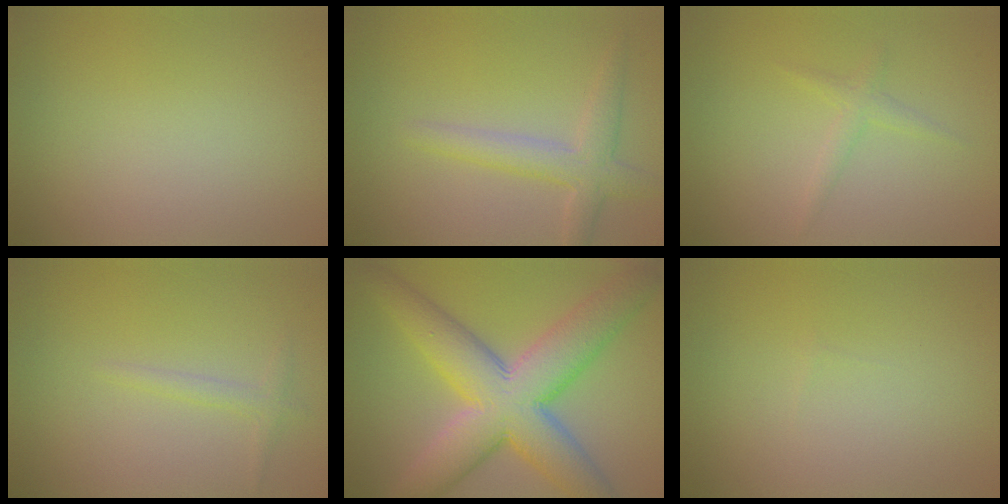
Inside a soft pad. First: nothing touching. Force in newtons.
{"total": 2.9, "press": 2.9, "slide": 0.1}
{"total": 1.2, "press": 1.2, "slide": 0.0}
{"total": 1.1, "press": 1.1, "slide": 0.0}
{"total": 10.5, "press": 10.5, "slide": 0.4}
{"total": 0.0}